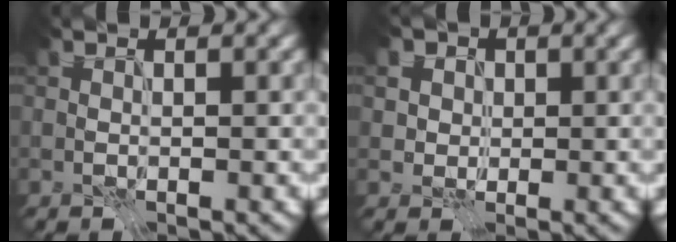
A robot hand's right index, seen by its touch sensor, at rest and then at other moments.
{"total": 3.3, "force": [1.7, 2.6, 1.0], "torque": [-0.031, -0.001, 0.037]}